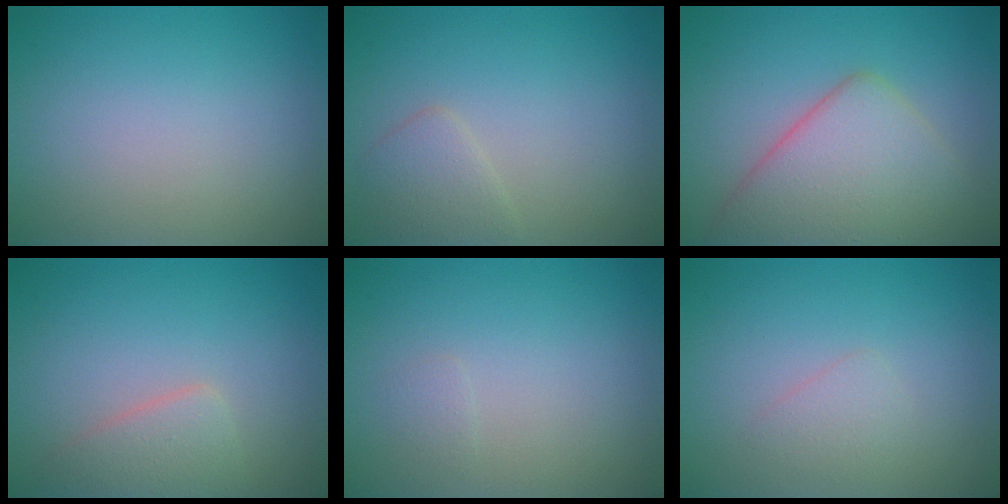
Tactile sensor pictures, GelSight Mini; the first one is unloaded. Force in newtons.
{"total": 2.0, "press": 2.0, "slide": 0.0}
{"total": 6.8, "press": 6.8, "slide": 0.3}
{"total": 2.4, "press": 2.4, "slide": 0.1}
{"total": 0.6, "press": 0.6, "slide": 0.1}
{"total": 1.3, "press": 1.3, "slide": 0.0}